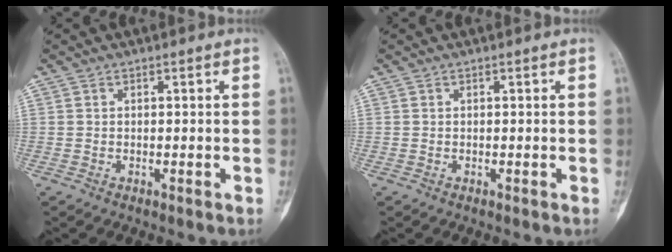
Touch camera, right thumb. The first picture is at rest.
{"total": 0.0}